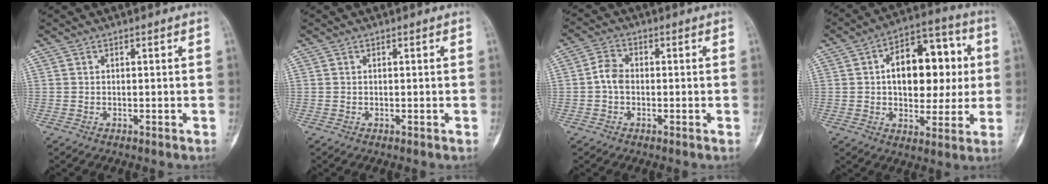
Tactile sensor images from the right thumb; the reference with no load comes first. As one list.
[{"total": 0.0}, {"total": 4.0, "force": [-0.5, 2.9, 2.8], "torque": [-0.049, 0.013, -0.018]}, {"total": 18.2, "force": [2.3, 11.0, 14.3], "torque": [-0.165, 0.023, 0.033]}]